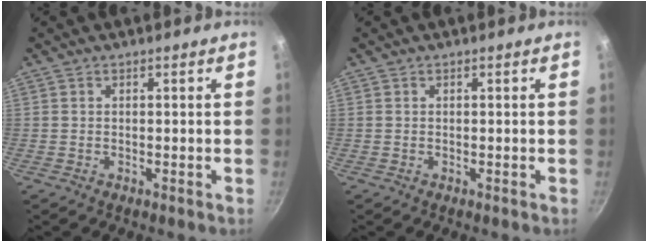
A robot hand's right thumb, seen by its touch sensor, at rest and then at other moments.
{"total": 0.0}